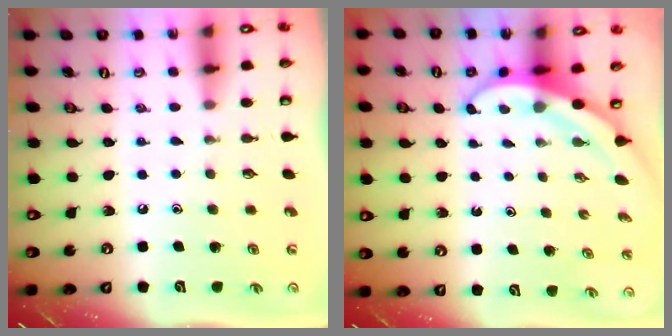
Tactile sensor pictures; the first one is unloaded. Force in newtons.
{"total": 3.7, "press": 3.6, "slide": 0.3}